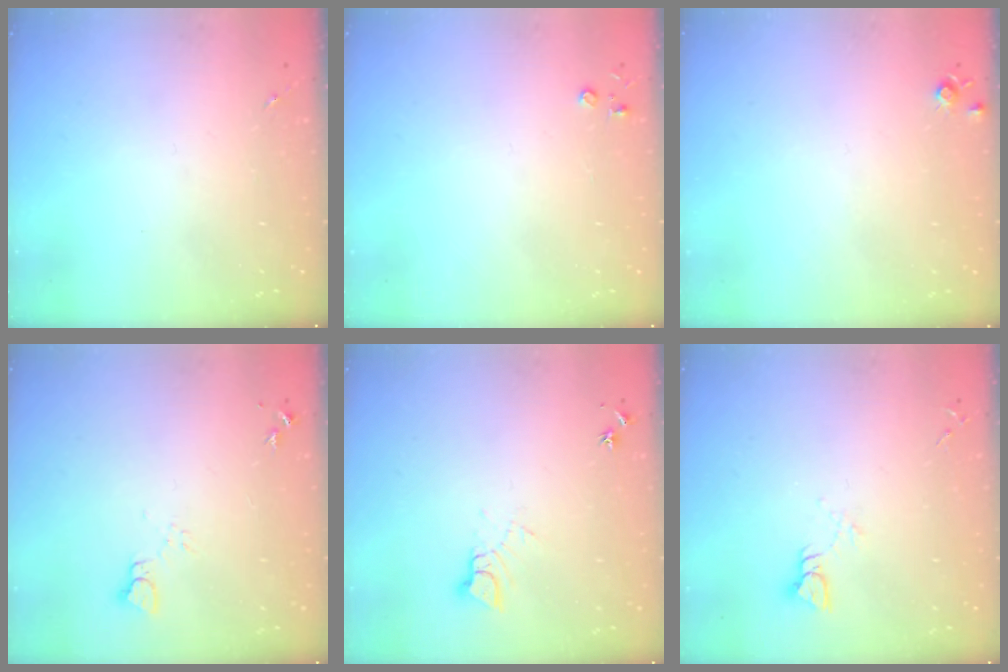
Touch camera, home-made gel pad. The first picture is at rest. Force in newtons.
{"total": 2.8, "press": 2.8, "slide": 0.3}
{"total": 5.1, "press": 5.1, "slide": 0.7}
{"total": 3.5, "press": 3.5, "slide": 0.4}
{"total": 5.4, "press": 5.4, "slide": 0.5}
{"total": 3.9, "press": 3.9, "slide": 0.3}